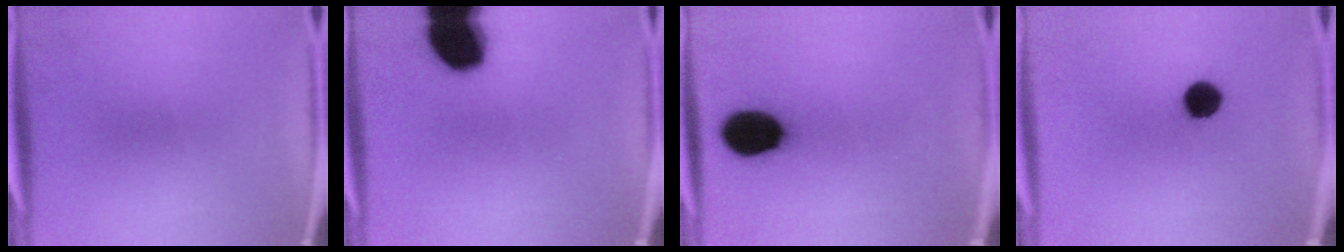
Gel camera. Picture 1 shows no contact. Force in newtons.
{"total": 16.5}
{"total": 13.6}
{"total": 6.5}